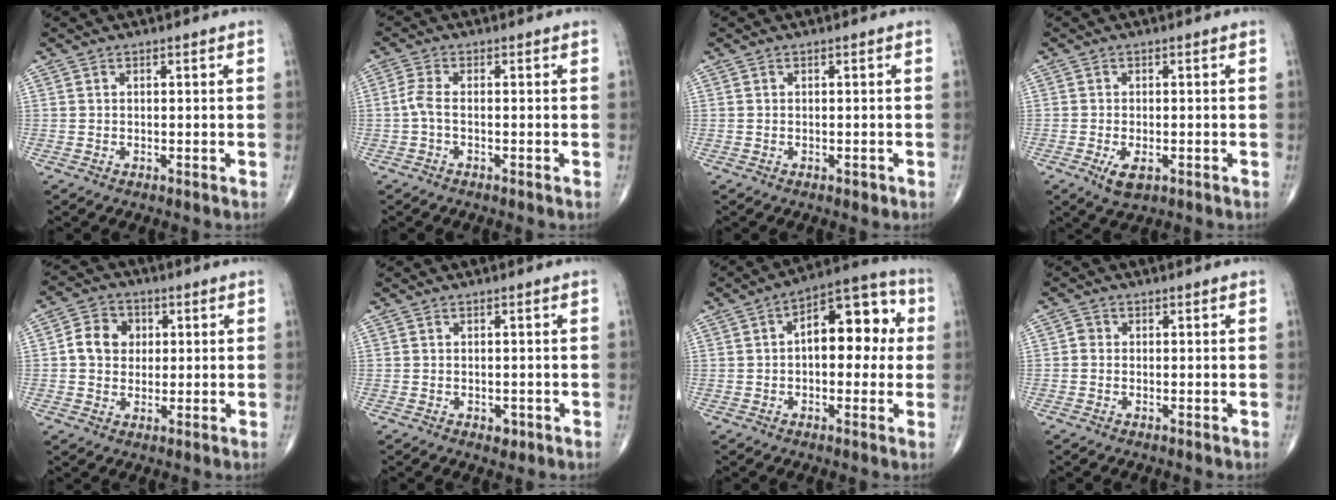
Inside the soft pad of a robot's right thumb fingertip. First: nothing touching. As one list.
[{"total": 2.6, "force": [-0.7, 0.9, 2.4], "torque": [-0.061, 0.001, -0.019]}, {"total": 0.7, "force": [-0.4, 0.4, 0.4], "torque": [-0.002, 0.000, -0.005]}, {"total": 3.6, "force": [-1.4, 1.7, 2.9], "torque": [-0.051, -0.006, -0.022]}, {"total": 7.2, "force": [1.0, 6.1, 3.7], "torque": [-0.040, 0.008, 0.010]}, {"total": 1.5, "force": [-0.6, 1.0, 0.9], "torque": [-0.005, 0.001, -0.006]}, {"total": 13.6, "force": [1.4, 7.3, 11.4], "torque": [-0.123, 0.036, 0.010]}, {"total": 1.2, "force": [-0.2, 1.1, 0.5], "torque": [-0.002, 0.003, -0.008]}]